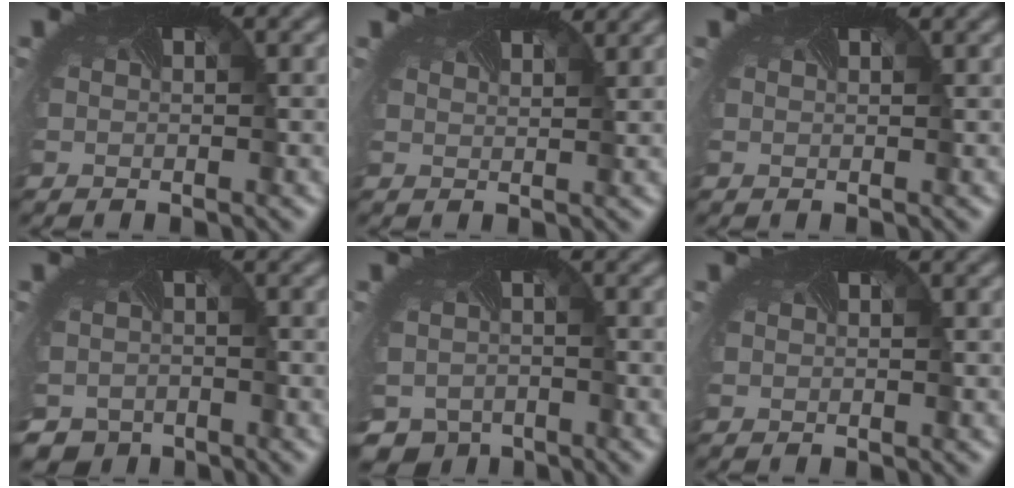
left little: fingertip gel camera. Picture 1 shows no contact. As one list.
[{"total": 2.6, "force": [2.5, 0.1, 0.7], "torque": [-0.019, 0.006, 0.035]}, {"total": 0.9, "force": [0.8, -0.2, -0.2], "torque": [0.001, -0.003, 0.011]}, {"total": 4.0, "force": [-3.1, 2.4, 0.5], "torque": [-0.008, -0.023, -0.040]}, {"total": 5.1, "force": [-3.8, 3.2, 0.9], "torque": [-0.022, -0.026, -0.049]}, {"total": 0.0}]